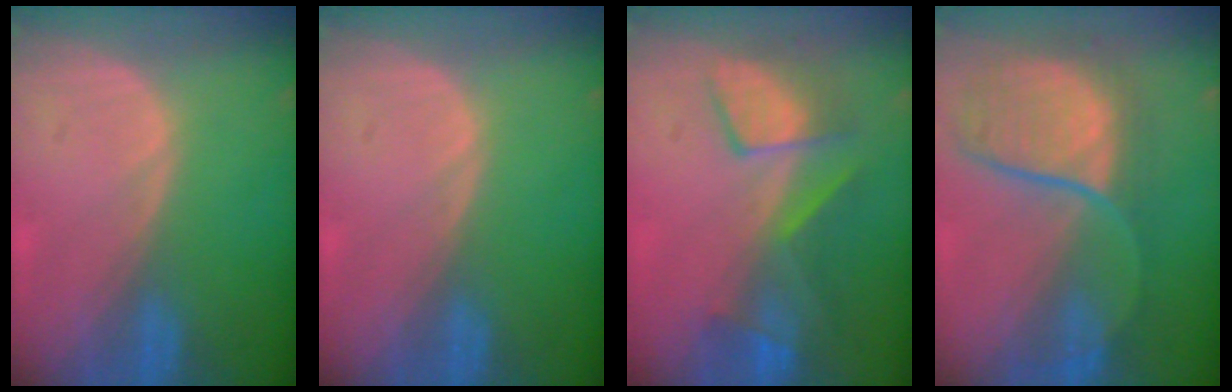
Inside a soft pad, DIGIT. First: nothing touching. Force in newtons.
{"total": 0.0}
{"total": 7.7, "press": 7.2, "slide": 2.6}
{"total": 9.6, "press": 9.0, "slide": 3.3}